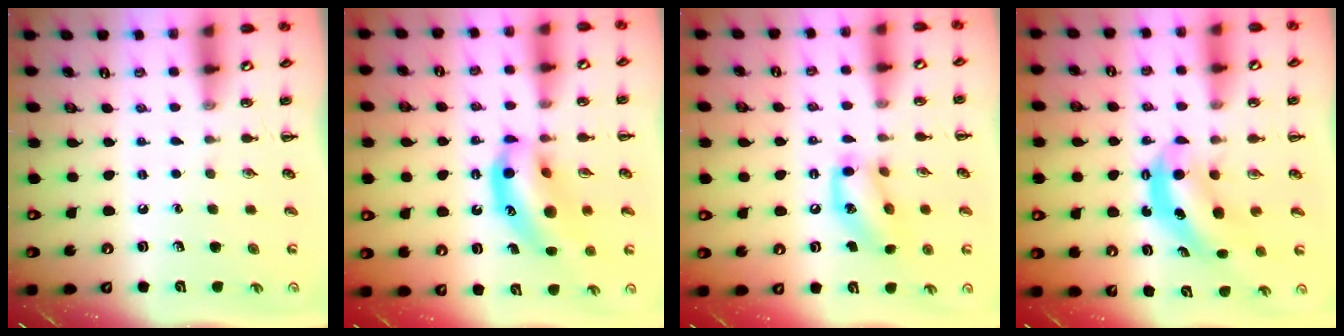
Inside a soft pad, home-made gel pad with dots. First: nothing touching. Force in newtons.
{"total": 13.8, "press": 13.4, "slide": 3.3}
{"total": 13.4, "press": 13.1, "slide": 2.4}
{"total": 6.3, "press": 6.2, "slide": 0.6}